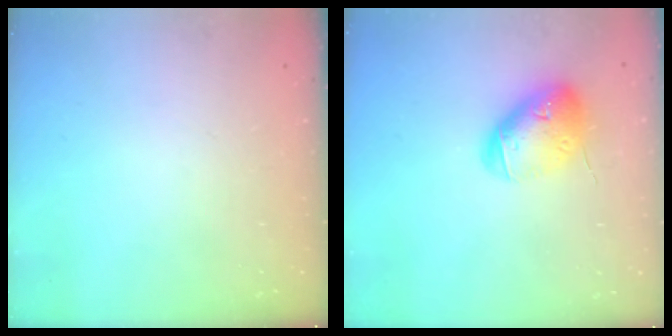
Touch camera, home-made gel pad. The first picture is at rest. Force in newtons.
{"total": 15.3, "press": 15.1, "slide": 2.4}